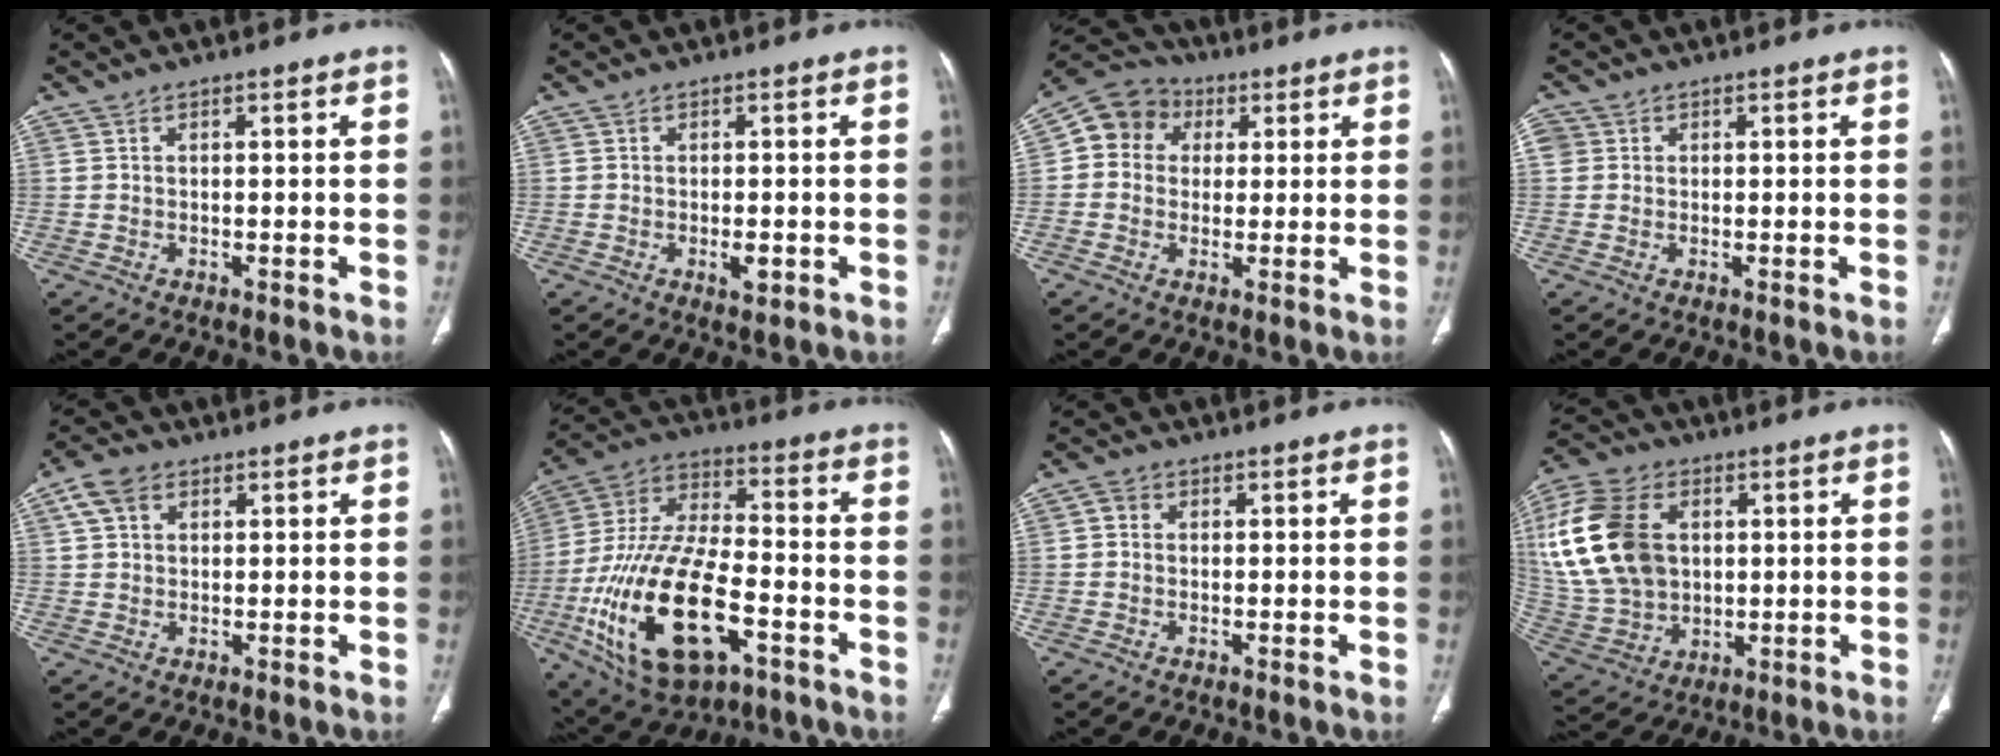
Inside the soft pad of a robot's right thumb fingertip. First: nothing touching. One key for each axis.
{"total": 2.4, "fx": -0.7, "fy": 1.1, "fz": 2.0, "tx": -0.026, "ty": -0.001, "tz": -0.010}
{"total": 9.1, "fx": 2.0, "fy": 8.1, "fz": 3.7, "tx": -0.042, "ty": 0.014, "tz": 0.021}
{"total": 2.8, "fx": 0.7, "fy": 2.6, "fz": 0.7, "tx": -0.005, "ty": 0.005, "tz": 0.015}
{"total": 4.9, "fx": 2.1, "fy": 3.5, "fz": 2.8, "tx": -0.047, "ty": 0.008, "tz": 0.041}
{"total": 25.3, "fx": -9.0, "fy": 12.1, "fz": 20.2, "tx": -0.406, "ty": 0.030, "tz": -0.148}
{"total": 1.8, "fx": 0.2, "fy": 1.6, "fz": 0.8, "tx": -0.009, "ty": 0.003, "tz": 0.002}
{"total": 21.4, "fx": 4.2, "fy": 15.1, "fz": 14.6, "tx": -0.311, "ty": -0.002, "tz": 0.089}